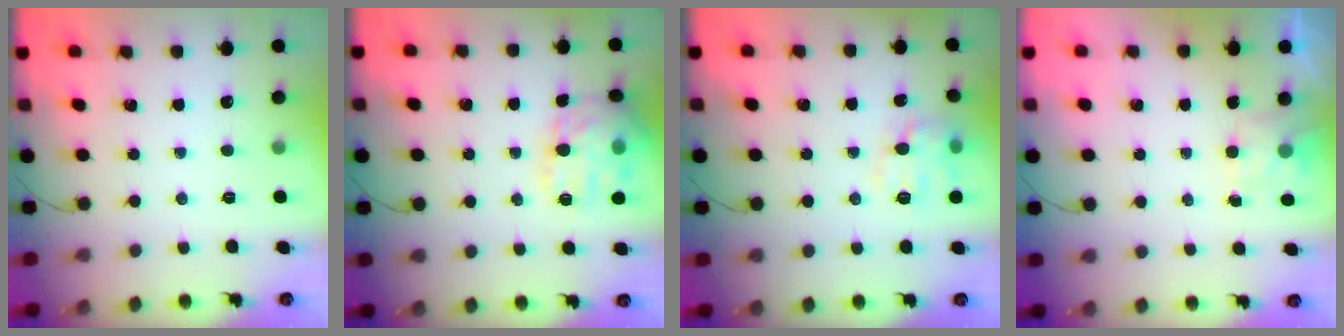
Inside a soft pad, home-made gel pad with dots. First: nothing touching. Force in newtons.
{"total": 17.6, "press": 17.5, "slide": 1.3}
{"total": 9.4, "press": 9.4, "slide": 0.5}
{"total": 2.5, "press": 2.1, "slide": 1.4}